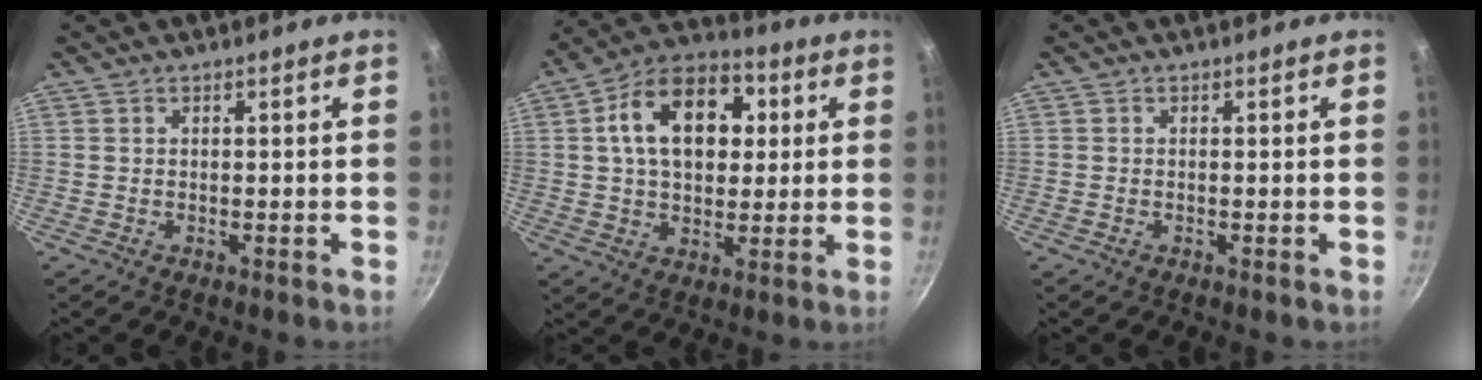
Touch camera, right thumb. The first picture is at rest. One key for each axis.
{"total": 17.3, "fx": 3.9, "fy": 11.7, "fz": 12.2, "tx": -0.164, "ty": 0.019, "tz": 0.047}
{"total": 0.0}